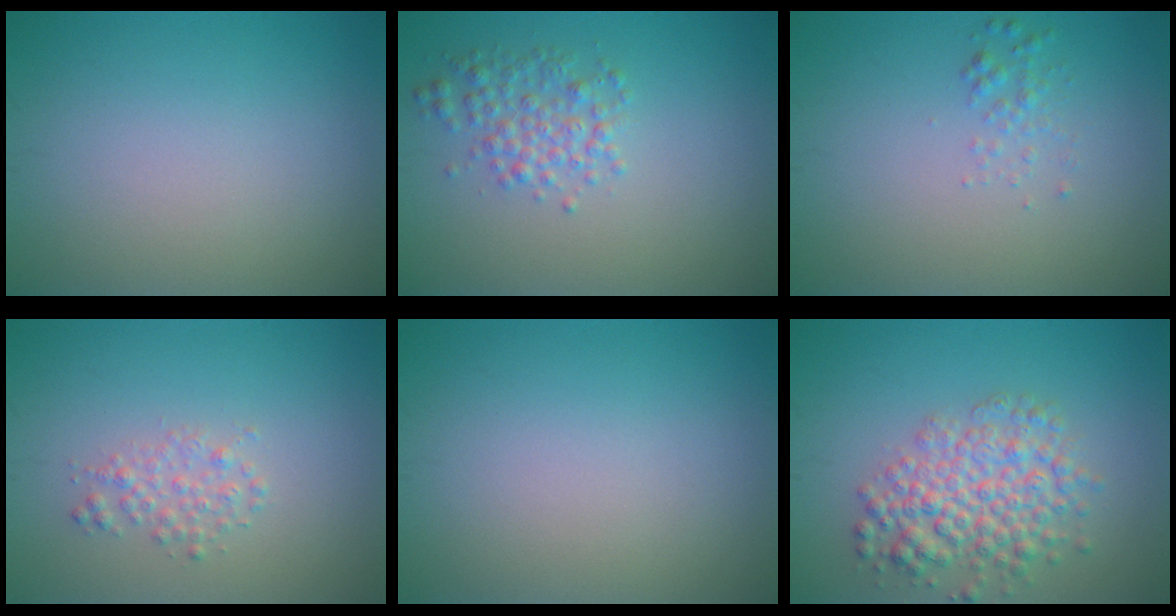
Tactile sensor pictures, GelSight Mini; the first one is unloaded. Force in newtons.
{"total": 2.6, "press": 2.6, "slide": 0.0}
{"total": 1.1, "press": 1.1, "slide": 0.0}
{"total": 1.6, "press": 1.6, "slide": 0.1}
{"total": 0.0}
{"total": 5.2, "press": 5.2, "slide": 0.2}